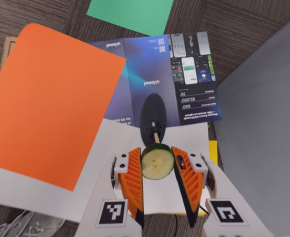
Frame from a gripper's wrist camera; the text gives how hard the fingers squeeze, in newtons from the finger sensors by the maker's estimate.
{"total": 8.9, "left": 9.4, "right": 8.4}